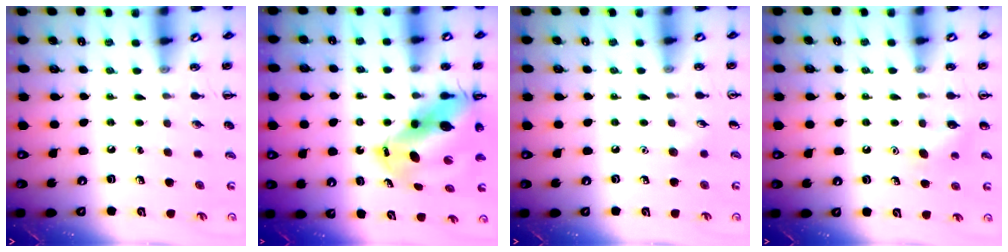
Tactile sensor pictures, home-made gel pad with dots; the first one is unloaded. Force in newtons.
{"total": 13.2, "press": 12.6, "slide": 3.7}
{"total": 3.4, "press": 3.3, "slide": 1.0}
{"total": 6.3, "press": 6.1, "slide": 1.5}